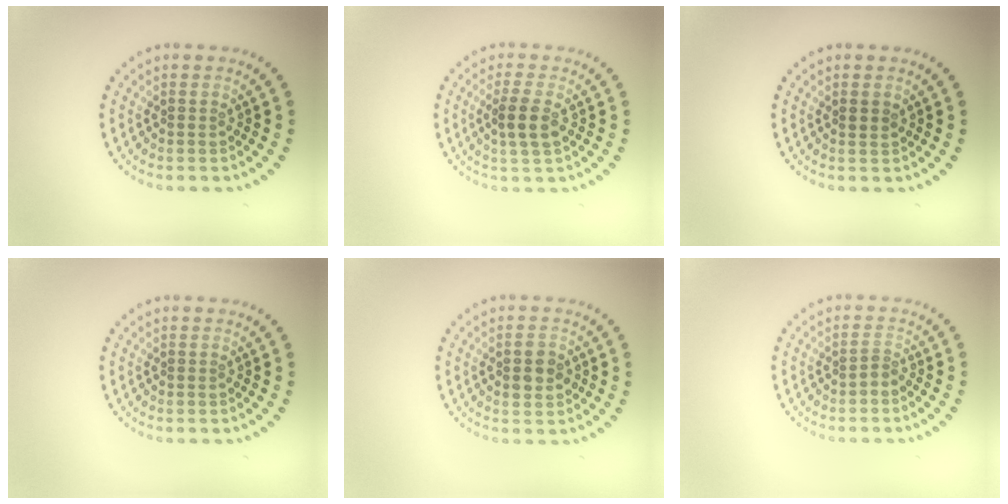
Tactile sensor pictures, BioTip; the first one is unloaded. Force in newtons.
{"total": 2.7, "press": 2.5, "slide": 1.0}
{"total": 1.0, "press": 0.9, "slide": 0.4}
{"total": 0.0}
{"total": 2.6, "press": 2.6, "slide": 0.1}
{"total": 0.8, "press": 0.3, "slide": 0.7}